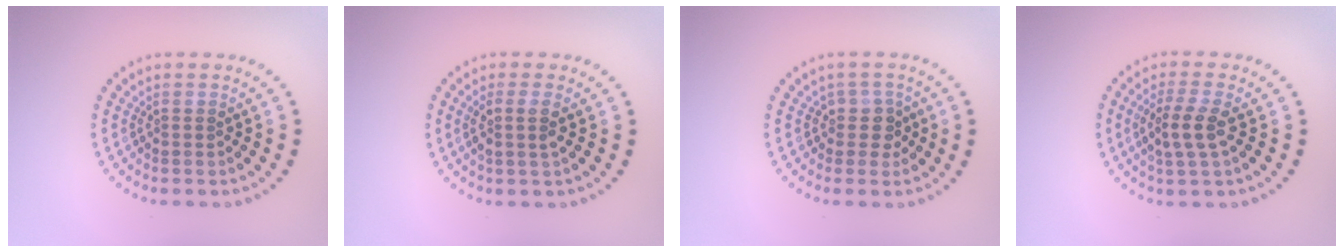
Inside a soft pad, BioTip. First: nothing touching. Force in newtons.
{"total": 1.9, "press": 1.6, "slide": 1.0}
{"total": 2.0, "press": 1.5, "slide": 1.3}
{"total": 3.1, "press": 2.9, "slide": 1.2}